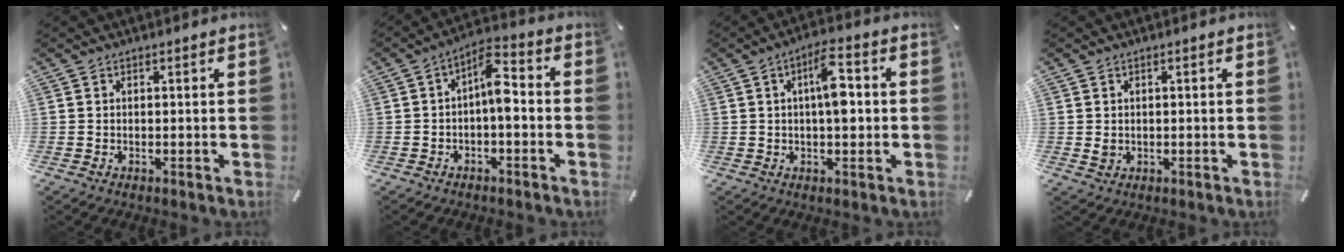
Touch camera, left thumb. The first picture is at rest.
{"total": 8.0, "force": [-0.9, 3.8, 7.0], "torque": [-0.108, 0.010, -0.017]}
{"total": 8.8, "force": [0.8, 3.7, 7.9], "torque": [-0.115, 0.004, 0.009]}
{"total": 1.2, "force": [0.0, 1.1, 0.6], "torque": [-0.012, 0.003, 0.000]}